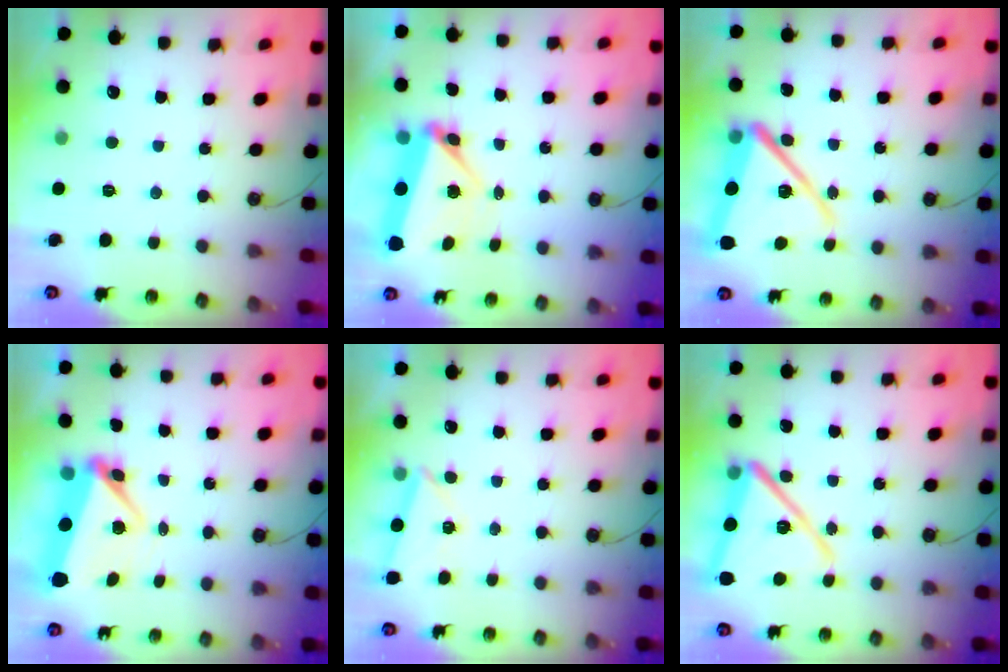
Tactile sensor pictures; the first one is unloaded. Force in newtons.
{"total": 6.2, "press": 6.2, "slide": 0.2}
{"total": 18.1, "press": 18.0, "slide": 1.5}
{"total": 6.3, "press": 5.9, "slide": 2.2}
{"total": 2.7, "press": 2.5, "slide": 1.1}
{"total": 17.9, "press": 17.8, "slide": 1.4}